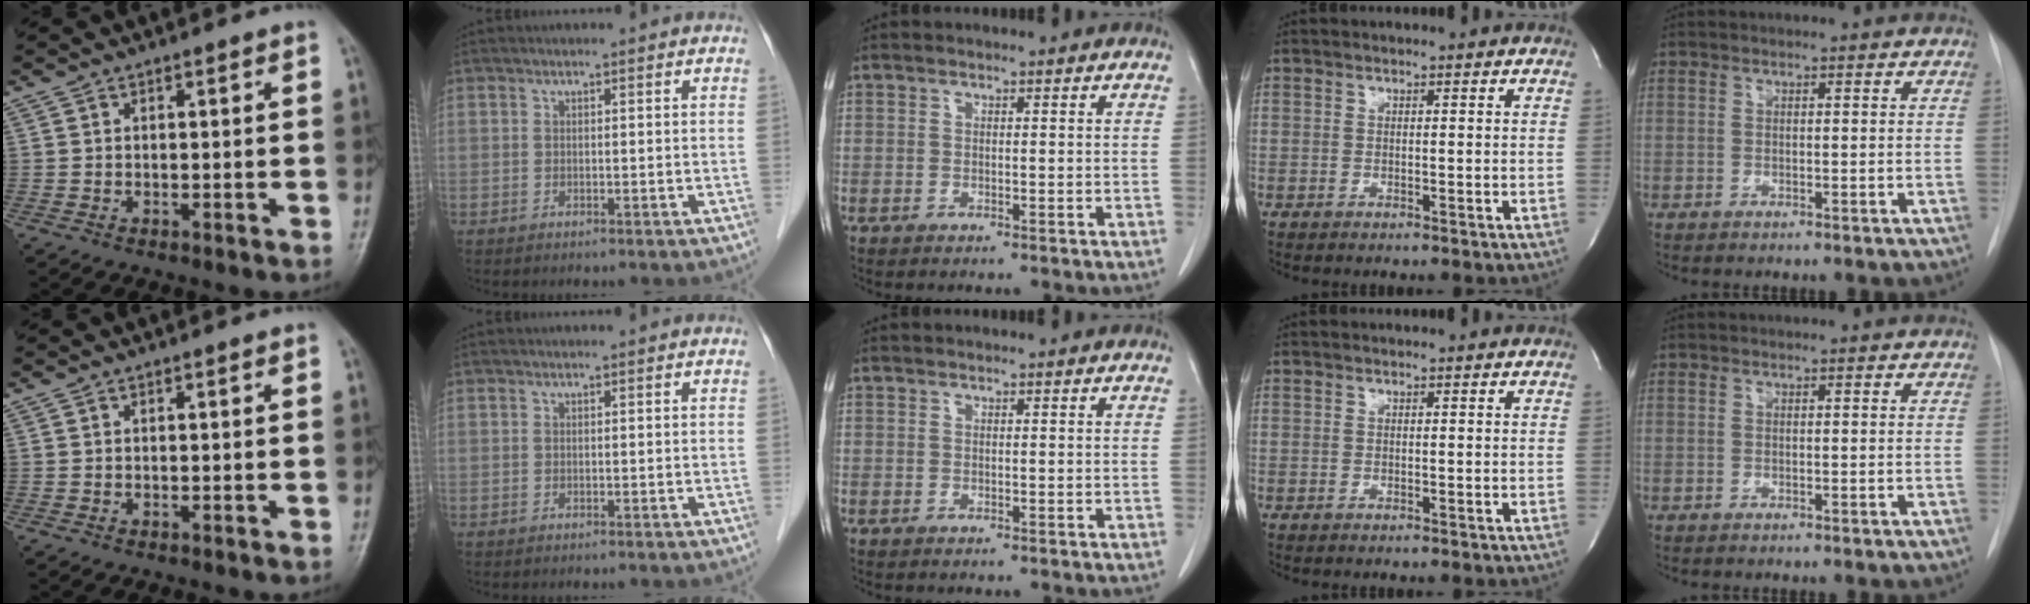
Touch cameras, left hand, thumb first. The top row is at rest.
{}